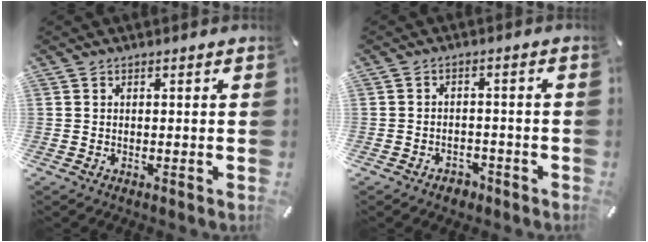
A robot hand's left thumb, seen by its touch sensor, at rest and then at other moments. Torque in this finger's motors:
{"motor_torque": [-0.02, 0.03, 0.11, 0.12, 0.00]}